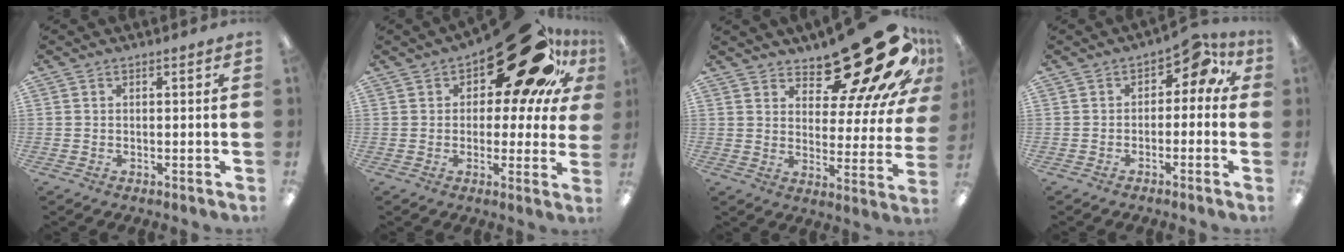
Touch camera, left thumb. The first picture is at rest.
{"total": 24.7, "force": [14.2, 11.5, 16.6], "torque": [-0.219, -0.079, 0.232]}
{"total": 24.3, "force": [17.3, 9.0, 14.5], "torque": [-0.170, -0.121, 0.280]}
{"total": 5.6, "force": [1.0, 3.7, 4.1], "torque": [-0.050, -0.002, 0.010]}